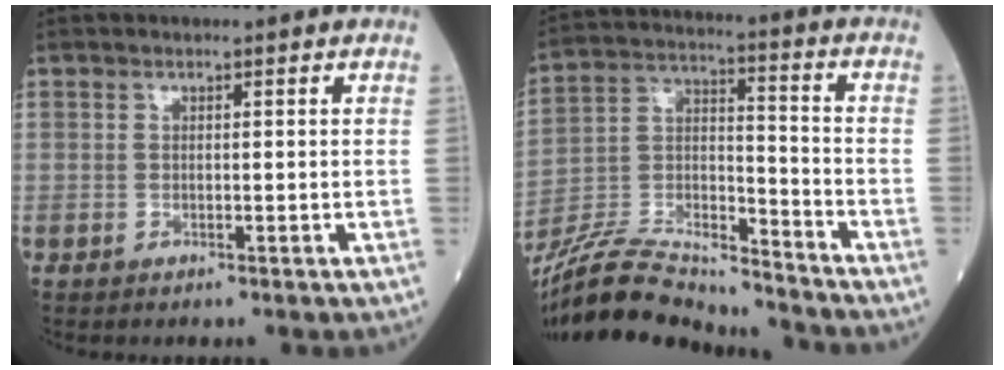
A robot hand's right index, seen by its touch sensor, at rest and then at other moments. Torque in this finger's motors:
{"motor_torque": [0.17, -1.36, 0.17, 0.03]}